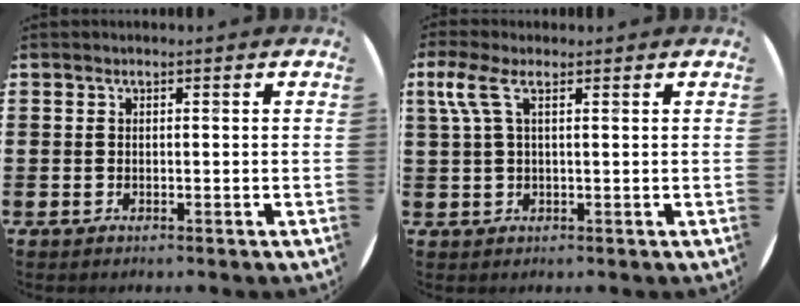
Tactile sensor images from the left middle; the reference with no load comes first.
{"total": 3.5, "force": [1.7, 1.0, 2.9], "torque": [-0.063, 0.007, 0.030]}